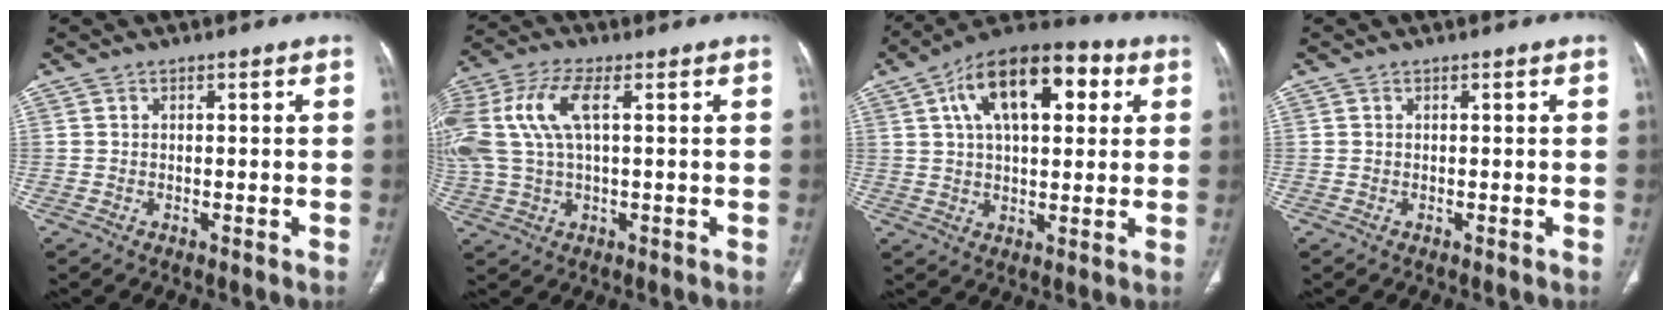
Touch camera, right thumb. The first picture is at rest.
{"total": 14.5, "force": [3.3, 6.7, 12.5], "torque": [-0.307, 0.025, 0.063]}
{"total": 18.1, "force": [5.9, 9.2, 14.4], "torque": [-0.205, 0.018, 0.087]}
{"total": 0.0}